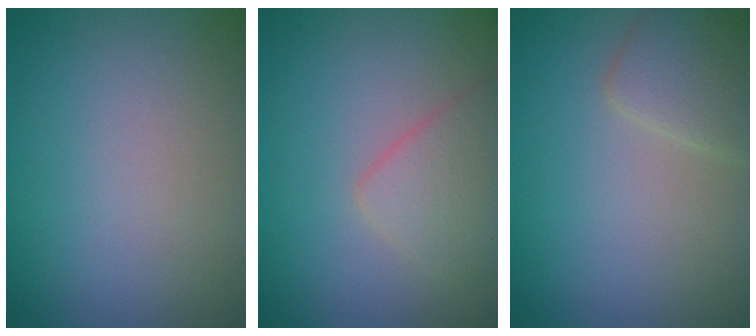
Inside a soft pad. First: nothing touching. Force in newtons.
{"total": 2.7, "press": 2.7, "slide": 0.1}
{"total": 2.6, "press": 2.6, "slide": 0.1}